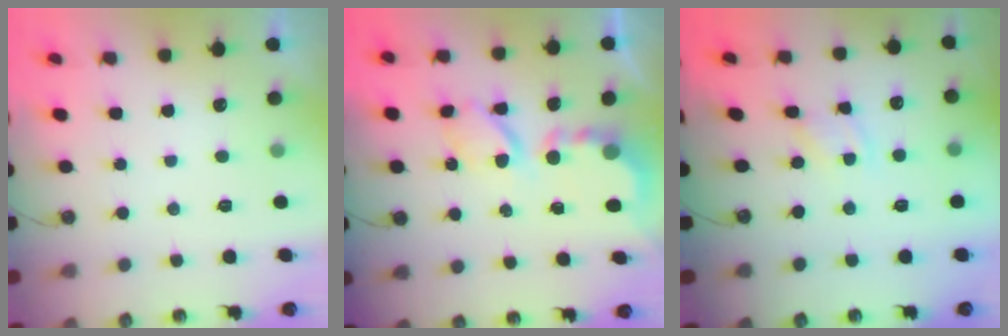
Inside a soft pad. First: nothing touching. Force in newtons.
{"total": 6.0, "press": 6.0, "slide": 0.3}
{"total": 2.3, "press": 2.3, "slide": 0.4}